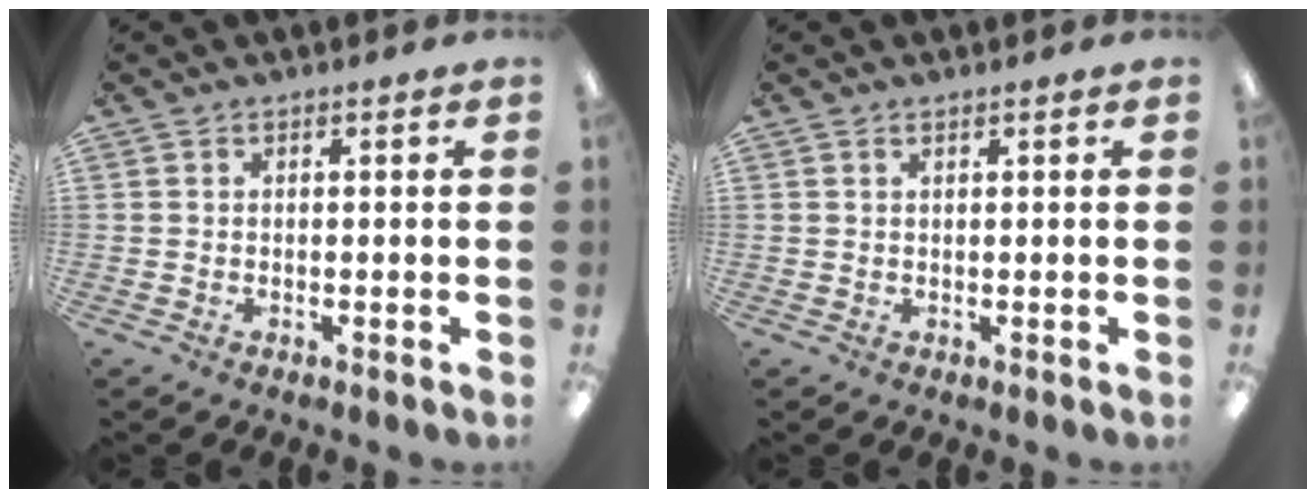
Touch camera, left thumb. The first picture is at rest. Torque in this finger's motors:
{"motor_torque": [0.36, -0.04, -0.14, -0.14, 0.03]}